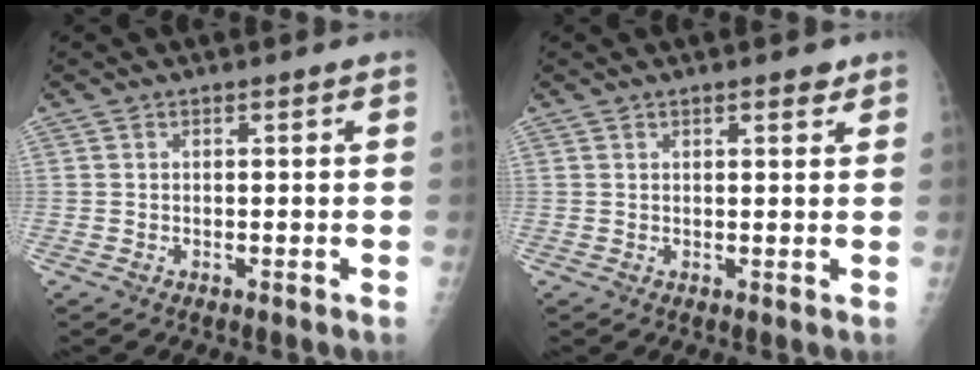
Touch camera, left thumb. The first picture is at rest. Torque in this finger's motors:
{"motor_torque": [-0.28, 0.15, -0.24, -0.20, -0.02]}